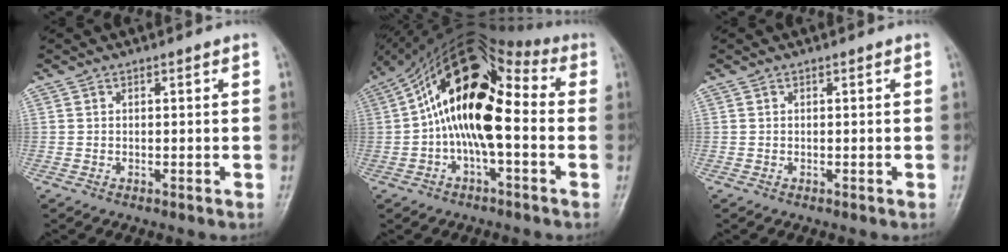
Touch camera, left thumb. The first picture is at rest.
{"total": 18.1, "force": [-0.3, 8.6, 15.9], "torque": [-0.261, 0.048, -0.016]}
{"total": 0.0}